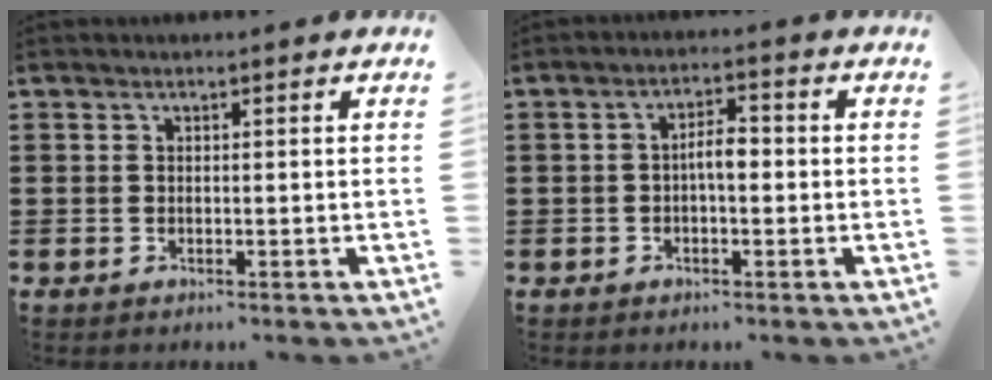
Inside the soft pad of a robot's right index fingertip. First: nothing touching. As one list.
[{"total": 3.2, "force": [-0.4, 1.1, 3.0], "torque": [-0.055, 0.007, -0.009]}]